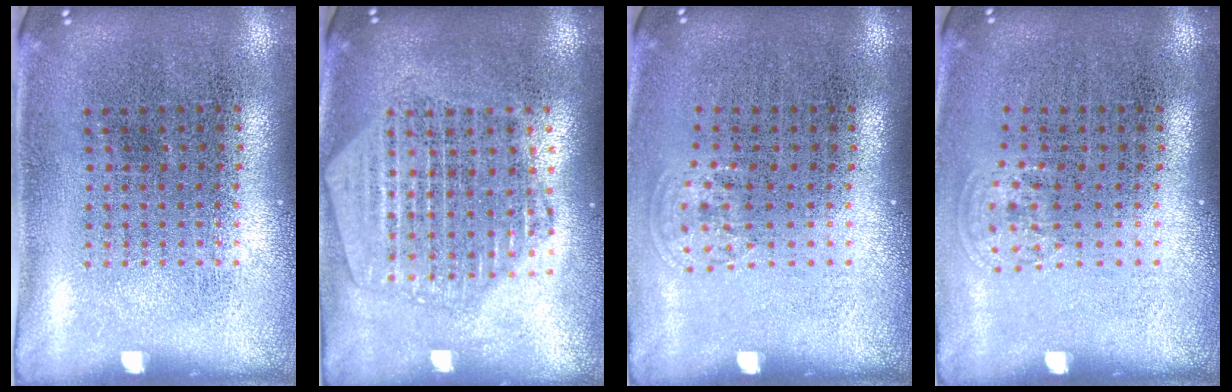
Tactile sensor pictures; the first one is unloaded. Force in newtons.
{"total": 2.0, "press": 1.9, "slide": 0.8}
{"total": 0.8, "press": 0.6, "slide": 0.5}
{"total": 0.8, "press": 0.6, "slide": 0.5}